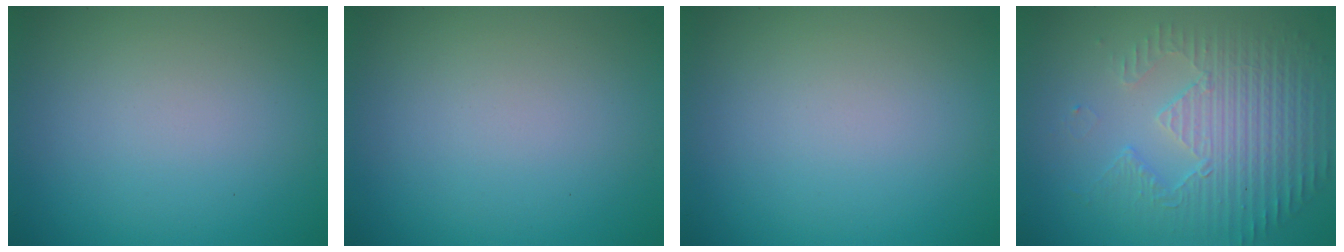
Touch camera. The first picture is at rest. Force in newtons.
{"total": 0.0}
{"total": 0.0}
{"total": 4.0, "press": 3.6, "slide": 1.7}